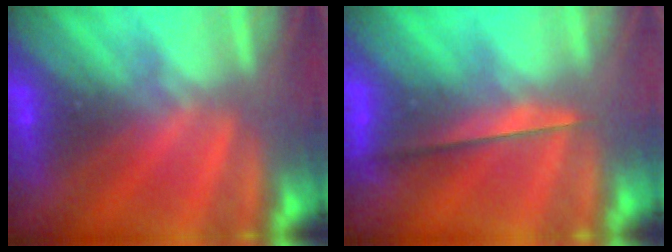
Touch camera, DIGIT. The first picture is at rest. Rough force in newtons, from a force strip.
{"total": 2.4}